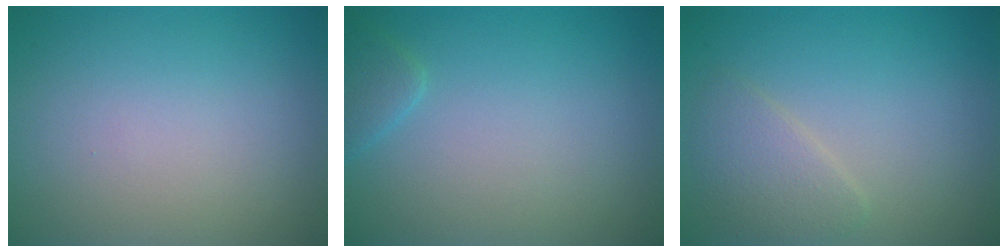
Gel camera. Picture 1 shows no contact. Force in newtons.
{"total": 1.4, "press": 1.4, "slide": 0.1}
{"total": 2.4, "press": 2.4, "slide": 0.1}